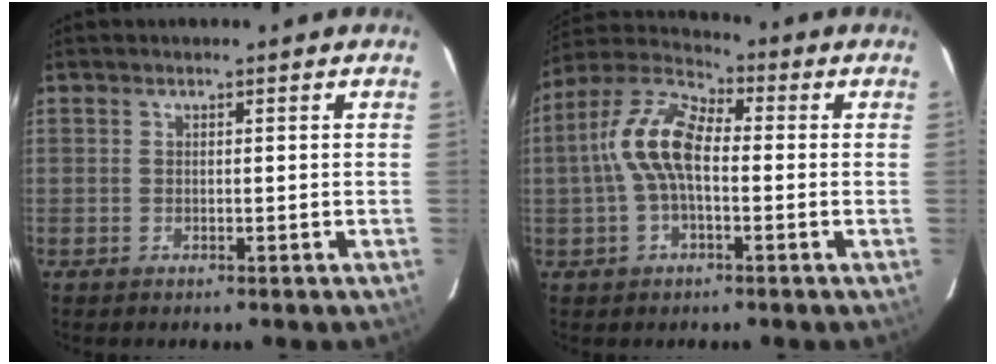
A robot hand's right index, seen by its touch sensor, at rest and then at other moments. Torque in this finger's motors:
{"motor_torque": [1.45, -0.36, 0.94, 0.21]}